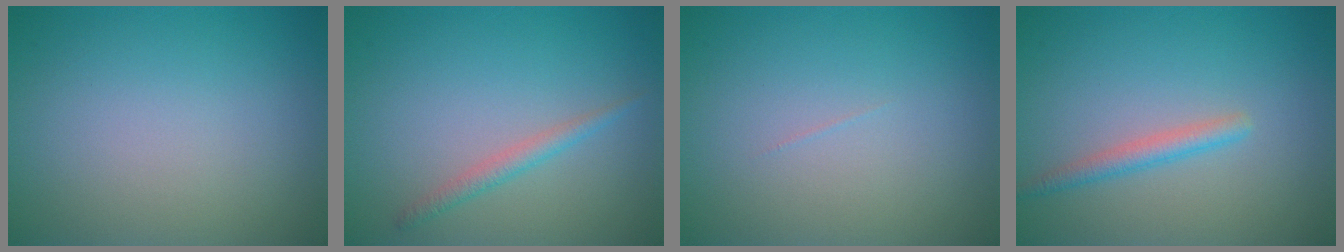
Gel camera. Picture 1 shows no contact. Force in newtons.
{"total": 1.5, "press": 1.5, "slide": 0.0}
{"total": 0.0}
{"total": 1.8, "press": 1.8, "slide": 0.1}